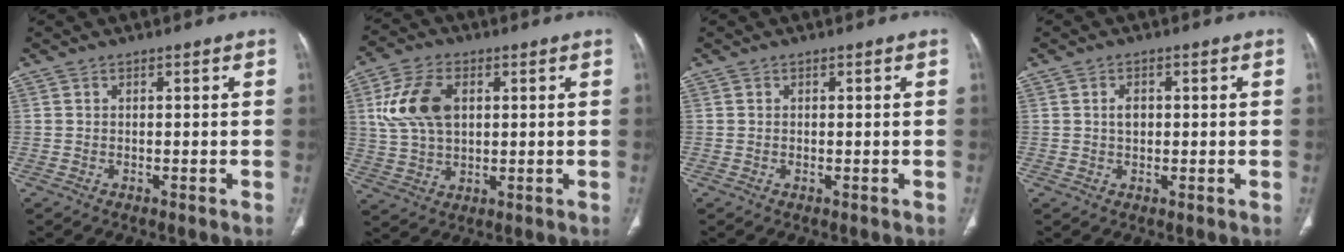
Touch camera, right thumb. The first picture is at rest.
{"total": 11.3, "force": [2.7, 7.3, 8.2], "torque": [-0.157, 0.000, 0.052]}
{"total": 0.0}
{"total": 2.3, "force": [0.3, 1.6, 1.6], "torque": [-0.025, 0.002, 0.005]}